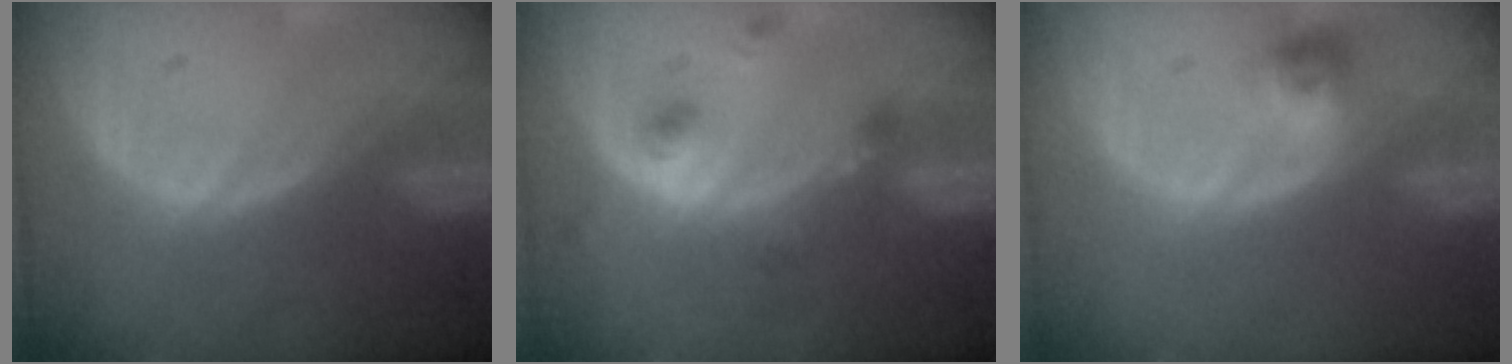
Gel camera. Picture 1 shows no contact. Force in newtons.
{"total": 4.6, "press": 4.1, "slide": 2.0}
{"total": 2.9, "press": 2.6, "slide": 1.2}